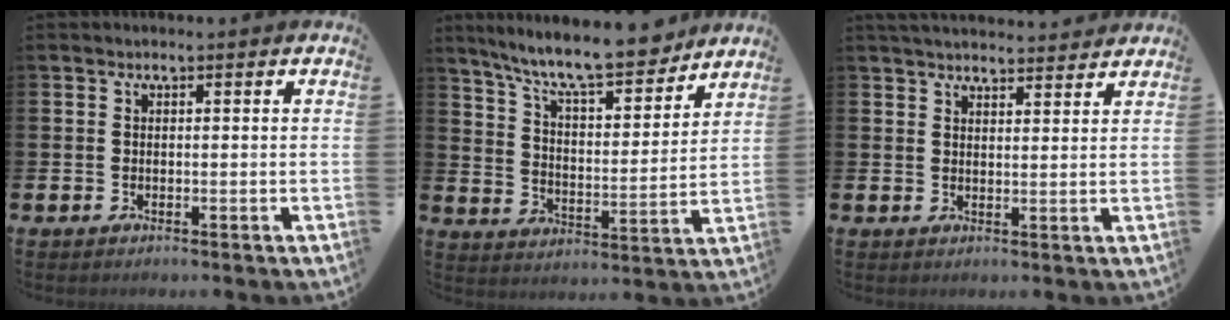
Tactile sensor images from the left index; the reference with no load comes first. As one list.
[{"total": 11.0, "force": [9.8, 1.6, 4.7], "torque": [-0.116, -0.061, 0.169]}, {"total": 3.6, "force": [3.5, 0.5, 0.4], "torque": [-0.014, -0.016, 0.064]}]